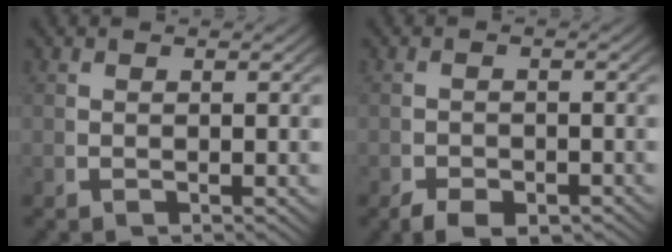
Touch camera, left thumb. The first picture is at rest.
{"total": 2.6, "force": [-1.9, 1.2, 1.3], "torque": [-0.014, -0.013, -0.031]}